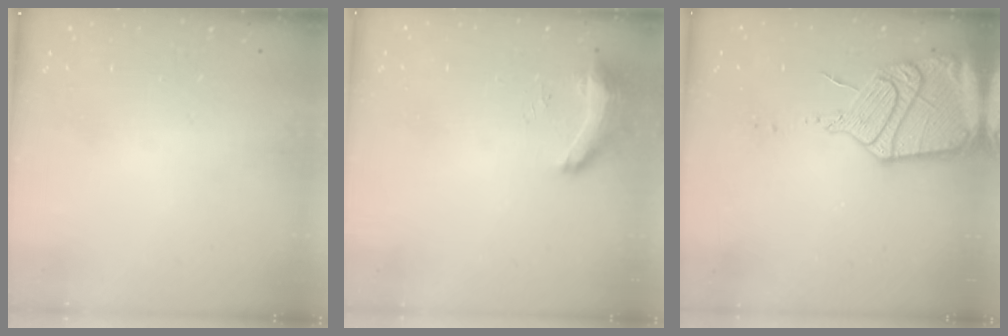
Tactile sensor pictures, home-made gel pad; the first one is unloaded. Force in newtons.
{"total": 8.4, "press": 8.3, "slide": 1.3}
{"total": 19.2, "press": 18.4, "slide": 5.2}